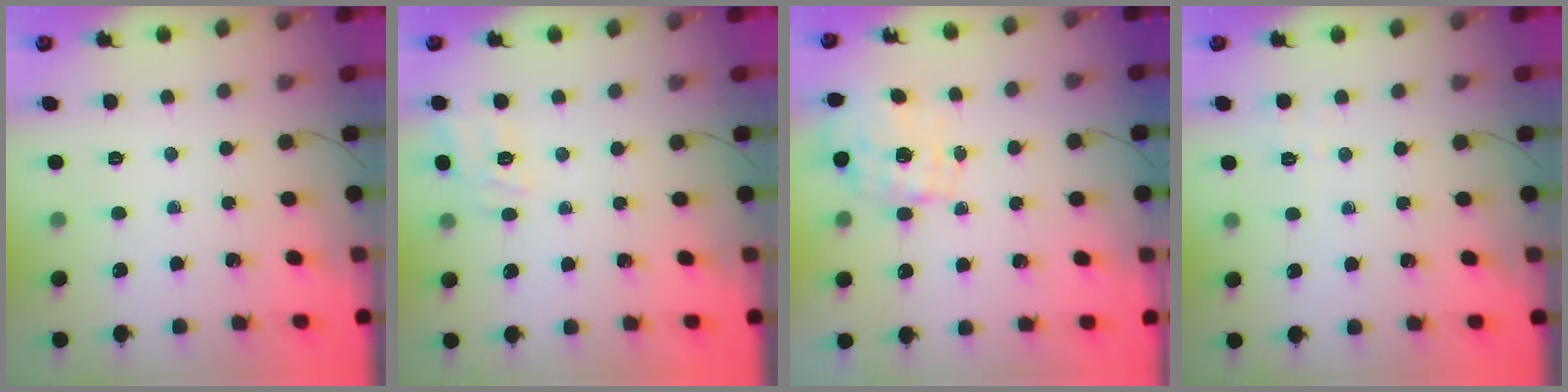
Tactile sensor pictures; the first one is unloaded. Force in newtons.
{"total": 11.5, "press": 11.5, "slide": 0.7}
{"total": 1.9, "press": 1.7, "slide": 0.7}
{"total": 2.2, "press": 1.7, "slide": 1.5}